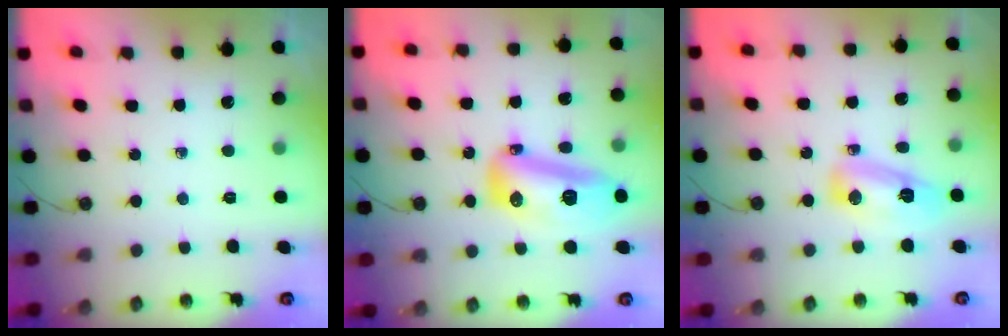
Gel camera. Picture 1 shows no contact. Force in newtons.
{"total": 21.5, "press": 17.7, "slide": 12.2}
{"total": 8.9, "press": 8.9, "slide": 0.9}